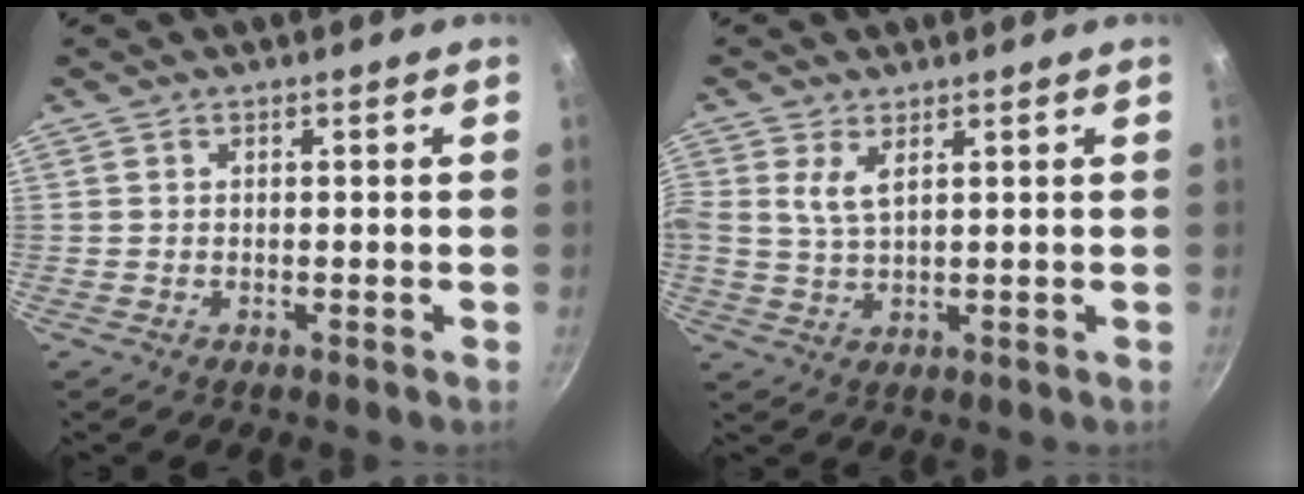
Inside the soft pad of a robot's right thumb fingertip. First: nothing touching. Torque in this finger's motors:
{"motor_torque": [0.14, 0.22, 0.36, -0.25, 0.07]}